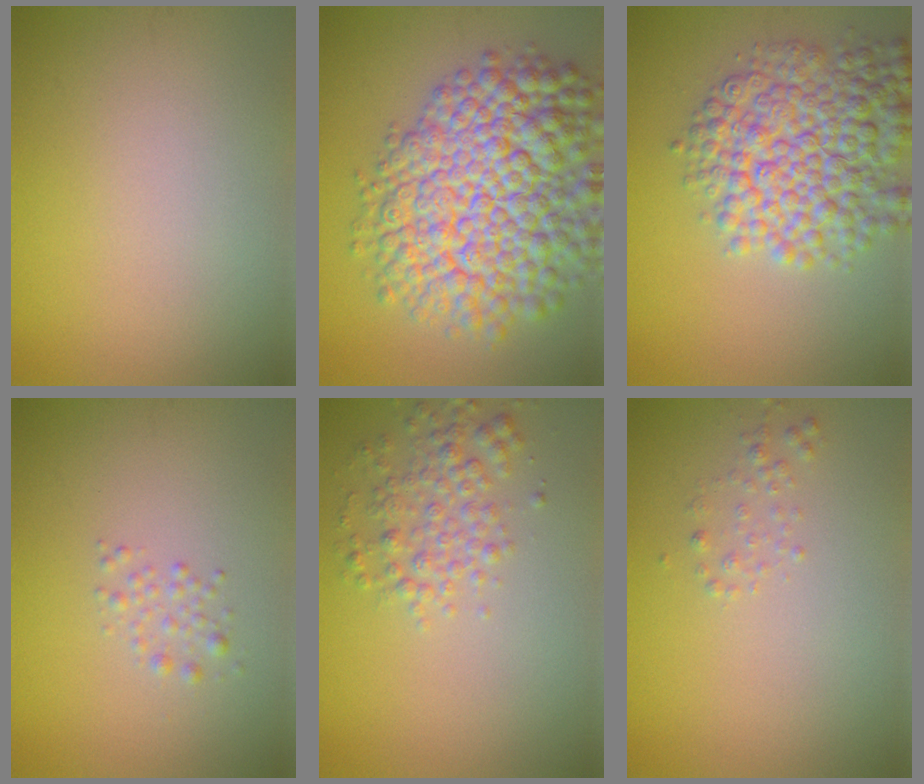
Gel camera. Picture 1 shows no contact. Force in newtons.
{"total": 13.0, "press": 12.9, "slide": 0.5}
{"total": 8.7, "press": 8.7, "slide": 0.3}
{"total": 1.2, "press": 1.2, "slide": 0.0}
{"total": 3.1, "press": 3.1, "slide": 0.1}
{"total": 1.0, "press": 1.0, "slide": 0.1}